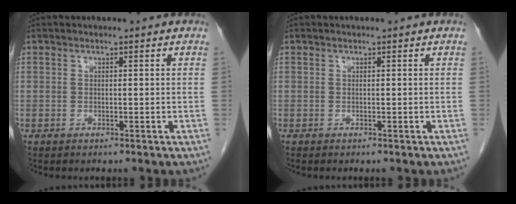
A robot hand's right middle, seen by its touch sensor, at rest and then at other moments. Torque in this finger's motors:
{"motor_torque": [0.16, -0.13, 0.03, 0.01]}